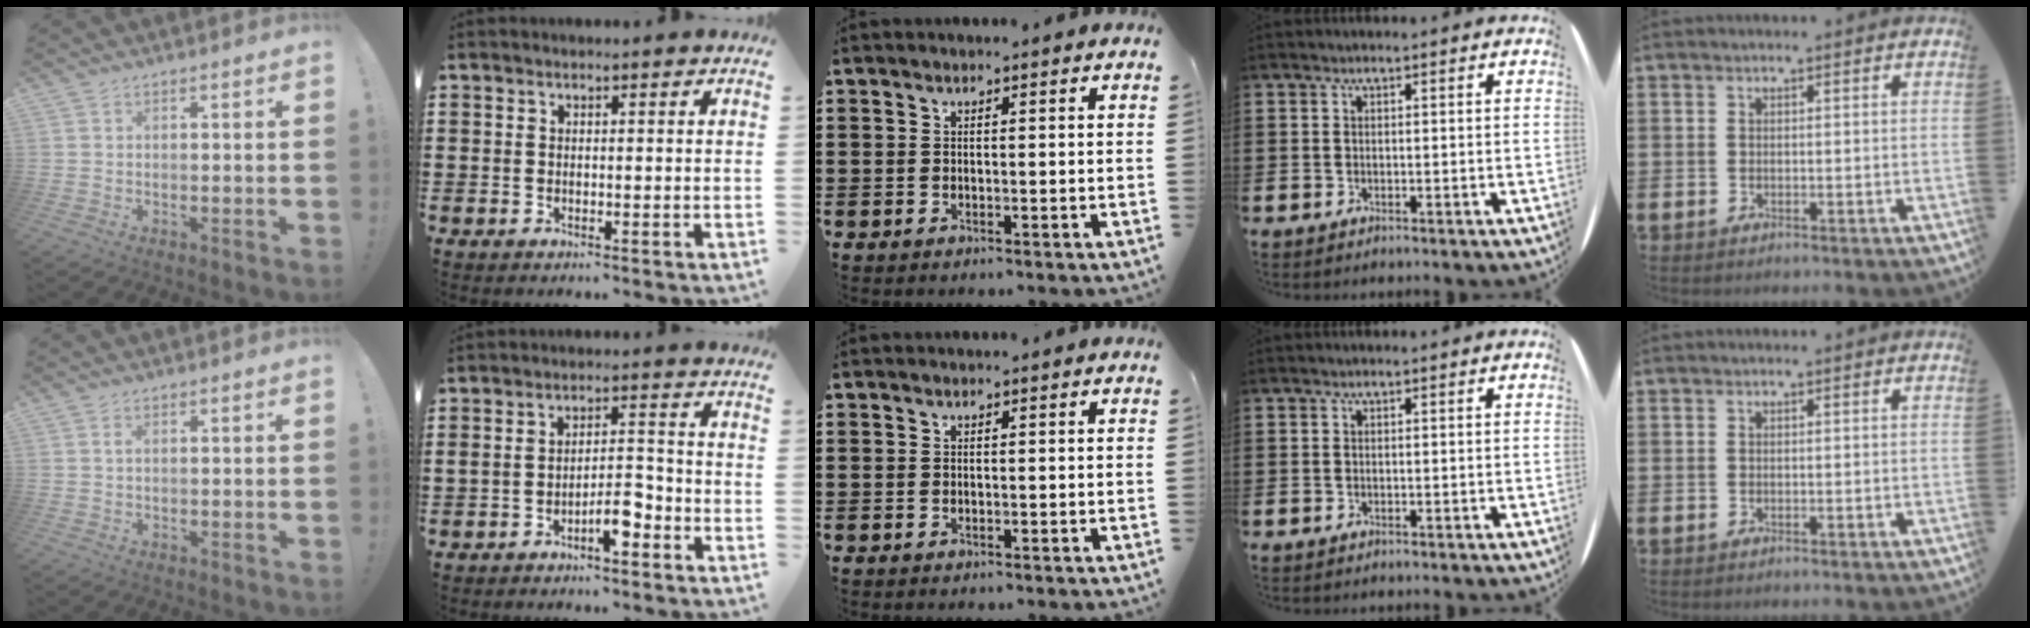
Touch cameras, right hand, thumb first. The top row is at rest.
{"thumb": {"total": 0.7, "force": [-0.1, 0.4, 0.6], "torque": [-0.017, 0.006, -0.001]}, "index": {"total": 5.2, "force": [-3.2, 1.6, 3.9], "torque": [-0.069, 0.009, -0.059]}}